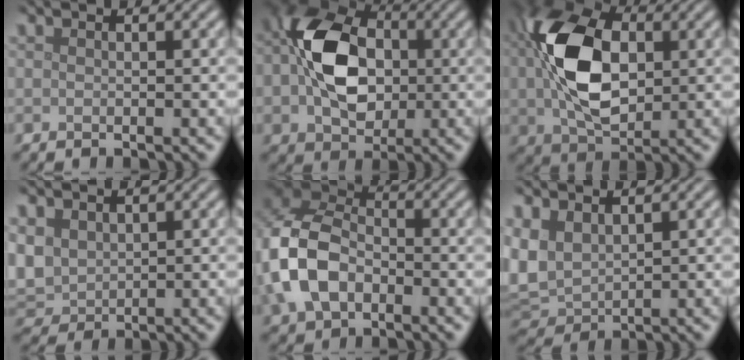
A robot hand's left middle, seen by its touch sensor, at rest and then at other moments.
{"total": 10.6, "force": [0.0, 7.4, 7.7], "torque": [-0.155, 0.009, -0.010]}
{"total": 11.1, "force": [1.2, 6.9, 8.6], "torque": [-0.183, 0.006, 0.022]}
{"total": 4.1, "force": [1.3, 3.2, 2.2], "torque": [-0.066, 0.000, 0.029]}
{"total": 8.8, "force": [-2.1, 6.4, 5.8], "torque": [-0.145, 0.000, -0.054]}
{"total": 4.9, "force": [1.6, 3.3, 3.2], "torque": [-0.090, 0.001, 0.032]}